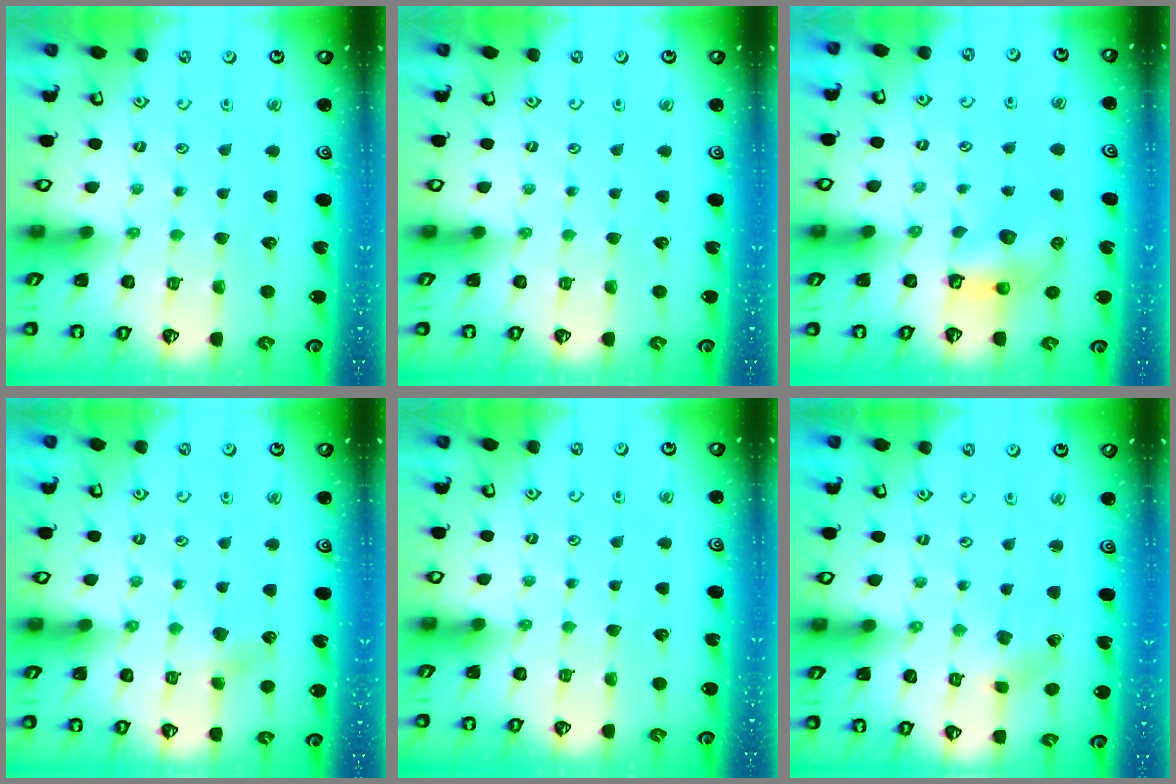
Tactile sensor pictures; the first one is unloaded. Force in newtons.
{"total": 0.0}
{"total": 6.6, "press": 6.6, "slide": 0.3}
{"total": 3.4, "press": 3.4, "slide": 0.3}
{"total": 0.0}
{"total": 2.9, "press": 2.9, "slide": 0.5}